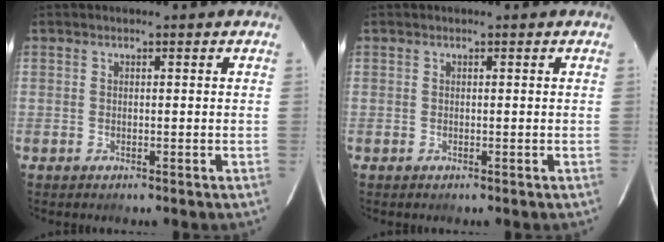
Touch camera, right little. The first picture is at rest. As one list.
[{"total": 0.0}]